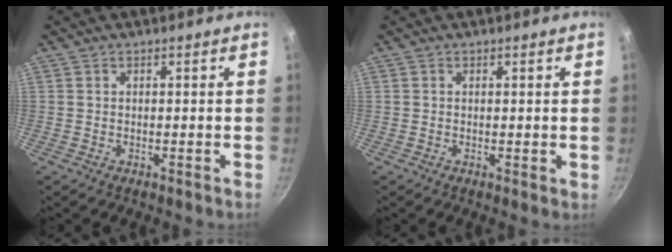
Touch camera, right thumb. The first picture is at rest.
{"total": 0.6, "force": [0.1, 0.2, 0.5], "torque": [-0.006, -0.002, 0.001]}